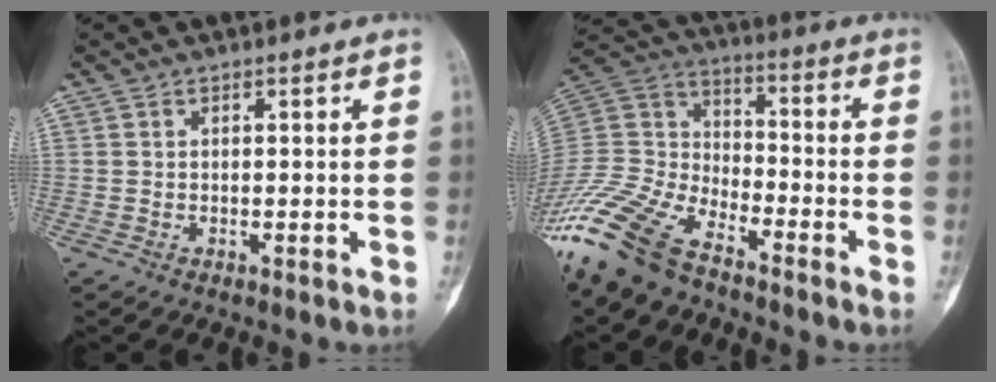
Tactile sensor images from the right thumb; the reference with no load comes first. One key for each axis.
{"total": 17.9, "fx": -13.7, "fy": 7.5, "fz": 8.9, "tx": -0.181, "ty": 0.056, "tz": -0.268}